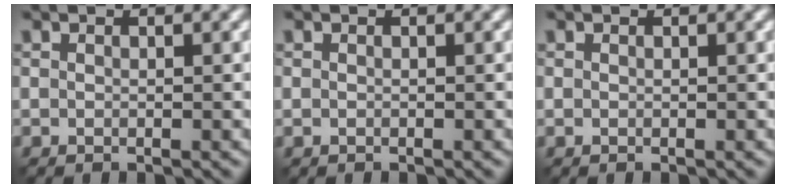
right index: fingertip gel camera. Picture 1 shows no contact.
{"total": 0.0}
{"total": 0.0}